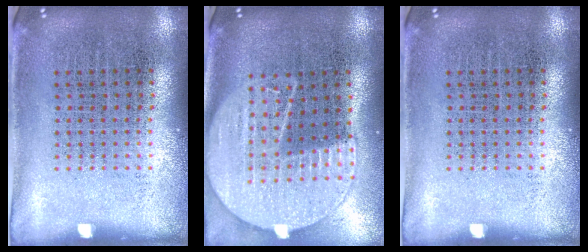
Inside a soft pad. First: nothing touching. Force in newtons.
{"total": 2.1, "press": 1.8, "slide": 1.0}
{"total": 0.0}